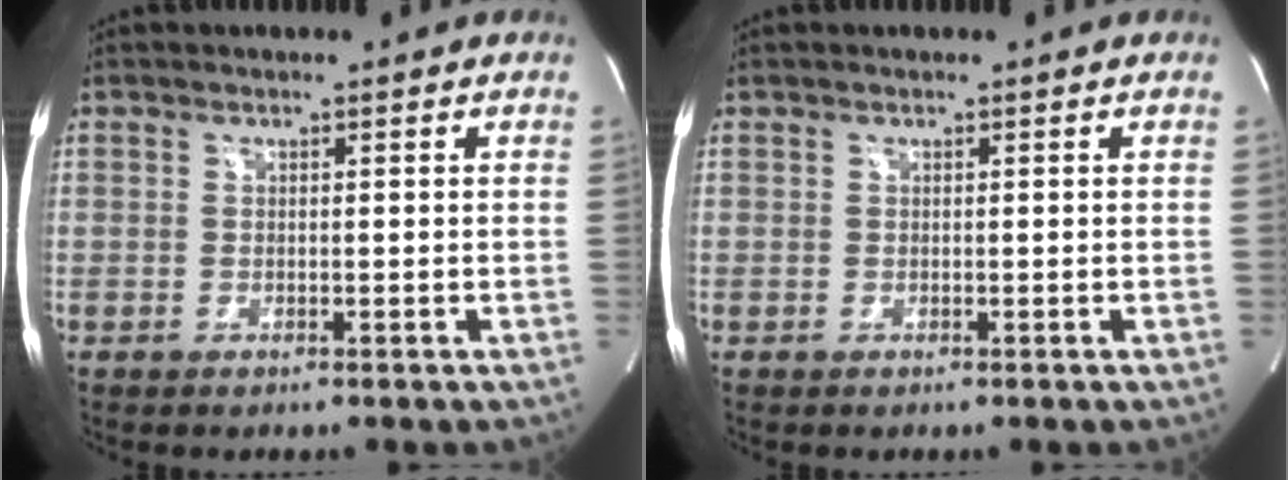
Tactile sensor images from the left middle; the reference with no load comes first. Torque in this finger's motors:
{"motor_torque": [0.00, 0.00, 0.00, 0.00]}